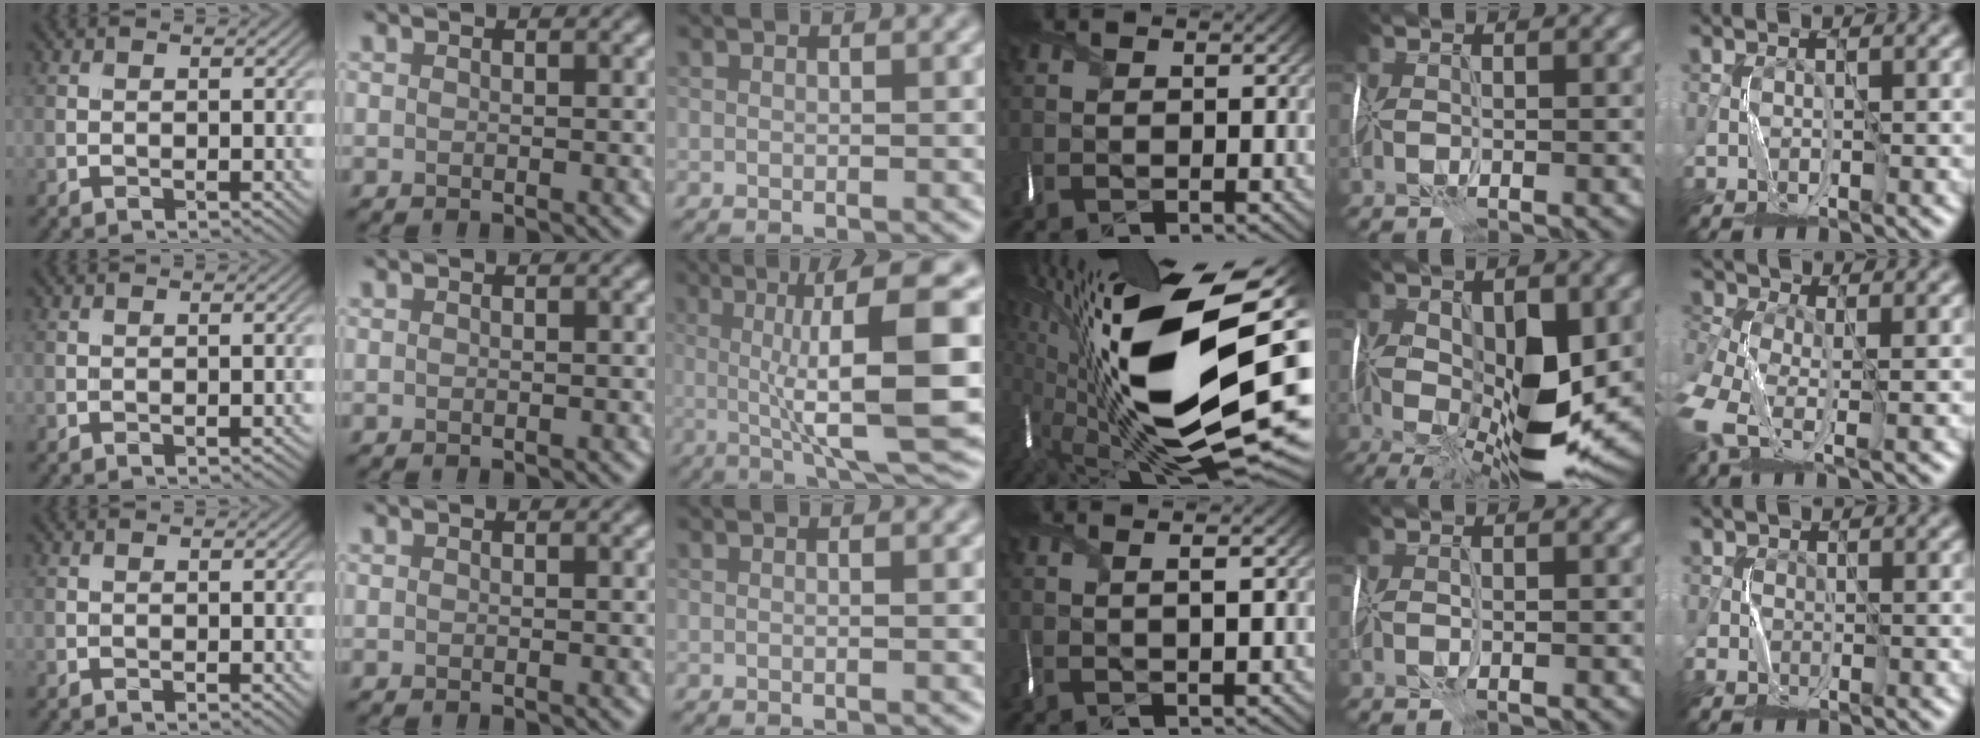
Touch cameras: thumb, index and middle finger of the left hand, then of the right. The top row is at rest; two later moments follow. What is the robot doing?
{"motion": "wrap", "object": "thread"}